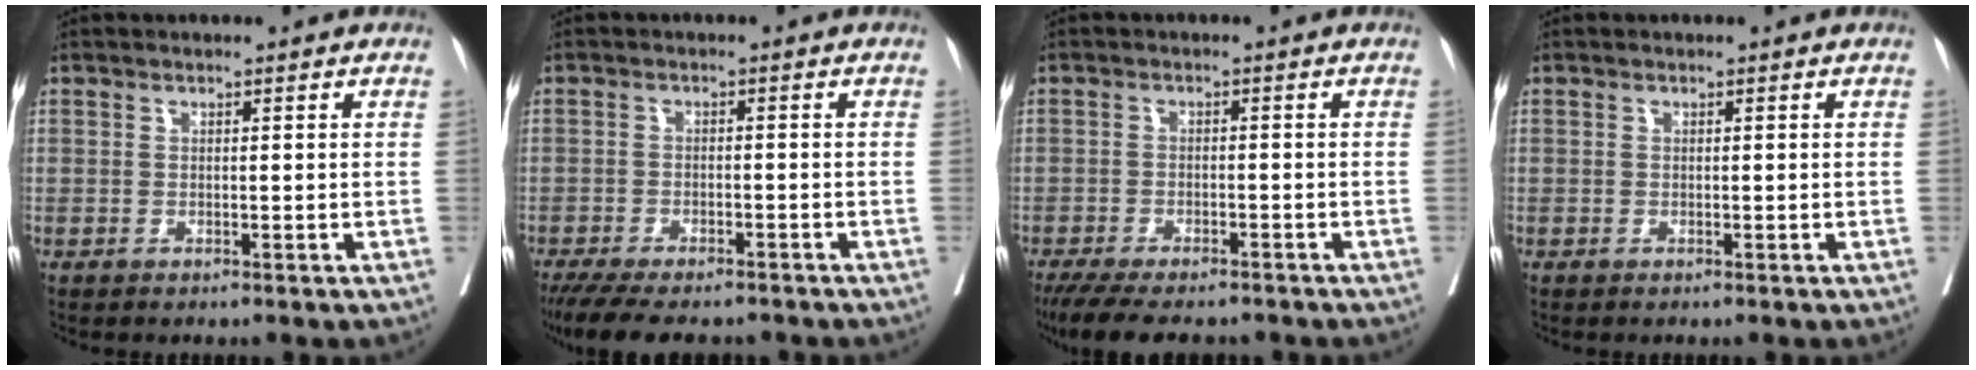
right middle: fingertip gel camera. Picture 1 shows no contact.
{"total": 11.8, "force": [-10.0, 3.3, 5.3], "torque": [-0.091, -0.011, -0.142]}
{"total": 11.0, "force": [-9.3, 3.0, 5.0], "torque": [-0.080, -0.012, -0.135]}
{"total": 0.0}